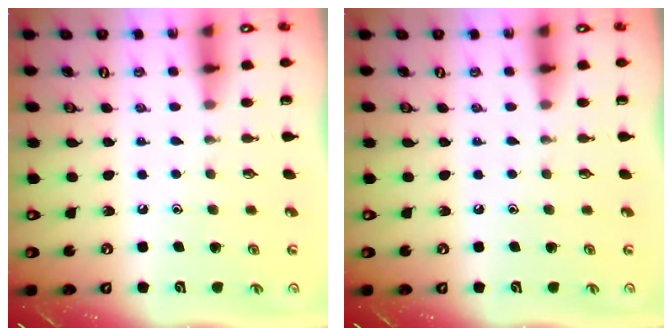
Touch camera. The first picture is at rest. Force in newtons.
{"total": 0.0}